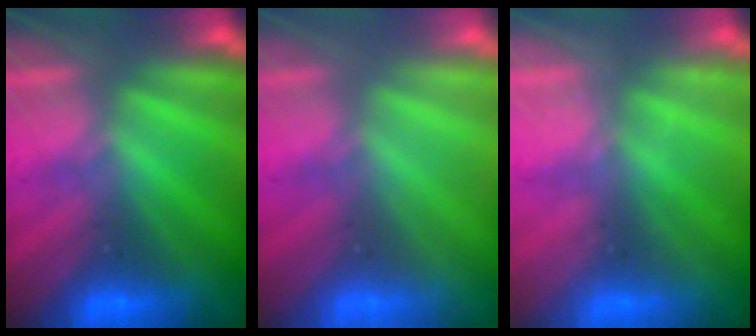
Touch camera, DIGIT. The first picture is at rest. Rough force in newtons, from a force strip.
{"total": 2.9}
{"total": 2.2}